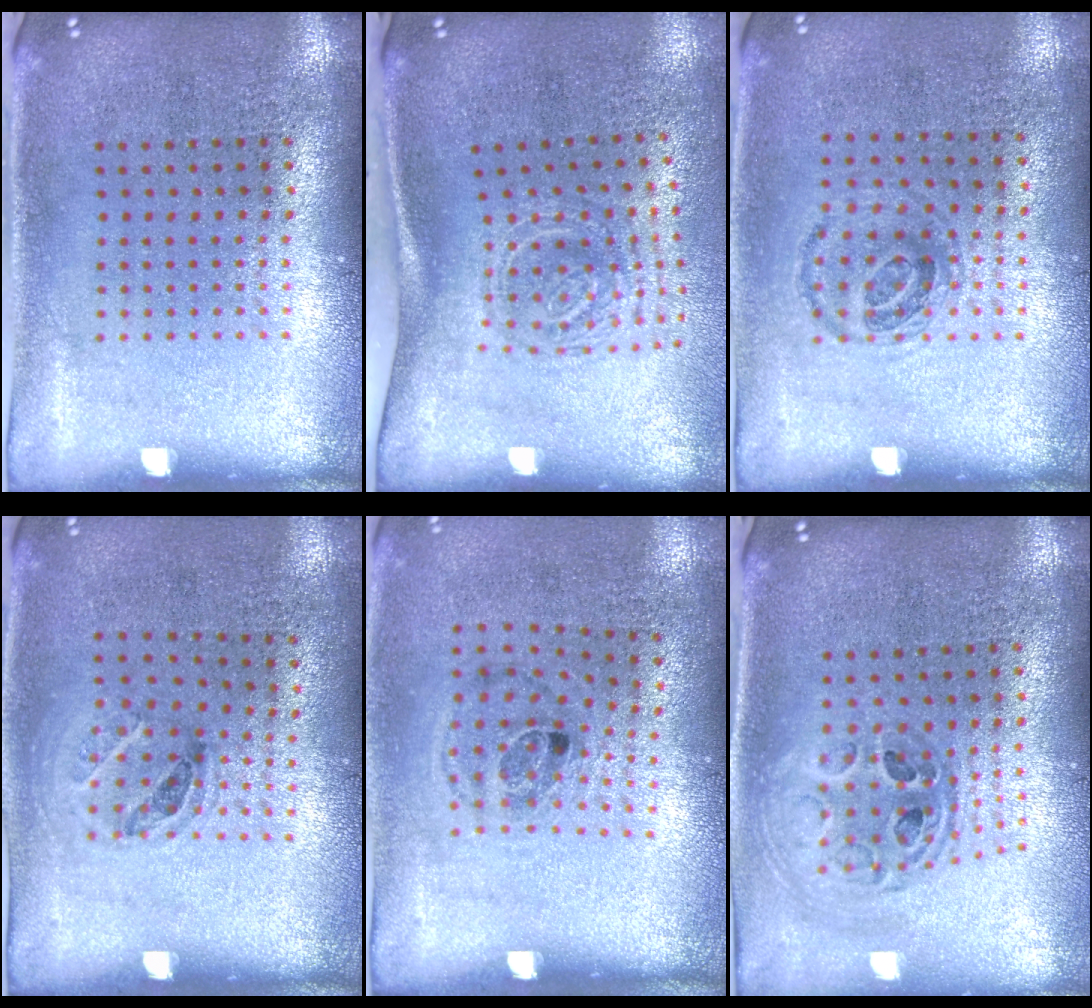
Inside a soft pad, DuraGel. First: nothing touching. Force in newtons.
{"total": 1.9, "press": 1.3, "slide": 1.4}
{"total": 0.9, "press": 0.8, "slide": 0.4}
{"total": 1.0, "press": 0.7, "slide": 0.7}
{"total": 1.1, "press": 0.7, "slide": 0.9}
{"total": 0.9, "press": 0.9, "slide": 0.2}